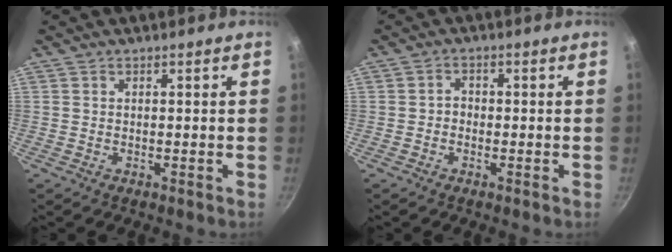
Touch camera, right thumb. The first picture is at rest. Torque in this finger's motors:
{"motor_torque": [-0.37, -0.37, -0.33, 0.08, -0.04]}